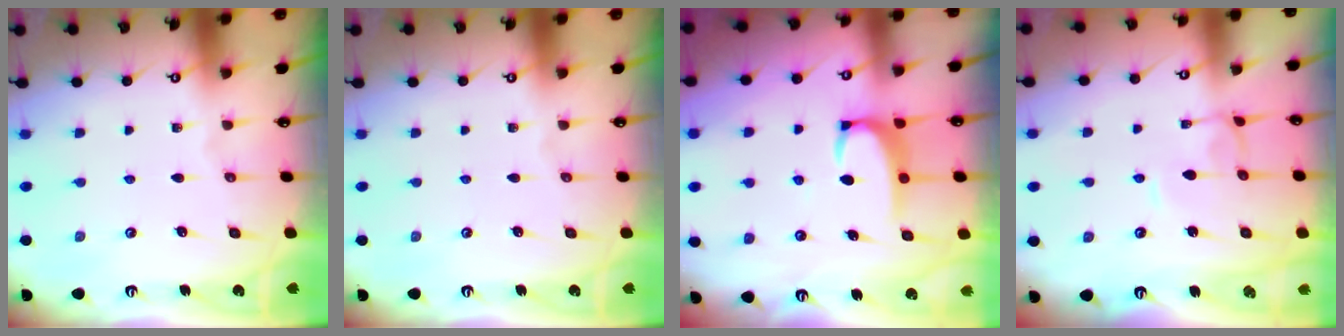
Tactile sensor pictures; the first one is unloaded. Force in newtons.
{"total": 0.0}
{"total": 3.4, "press": 3.4, "slide": 0.6}
{"total": 1.5, "press": 1.5, "slide": 0.3}